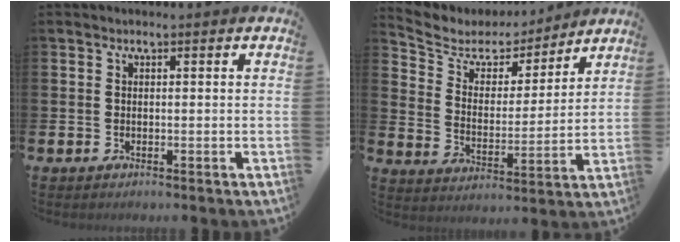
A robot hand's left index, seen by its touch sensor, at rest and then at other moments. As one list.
[{"total": 5.7, "force": [4.9, 2.7, 0.7], "torque": [-0.052, -0.035, 0.082]}]